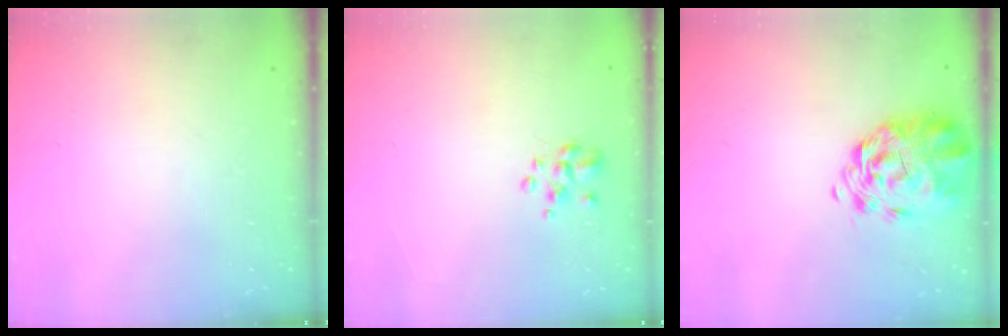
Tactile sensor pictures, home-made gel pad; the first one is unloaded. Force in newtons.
{"total": 2.6, "press": 2.5, "slide": 0.8}
{"total": 3.9, "press": 3.3, "slide": 2.1}